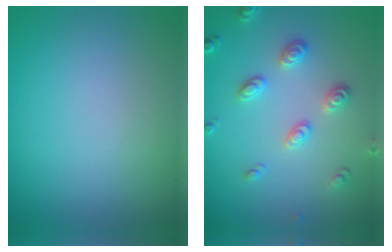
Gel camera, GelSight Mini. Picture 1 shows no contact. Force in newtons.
{"total": 2.9, "press": 2.7, "slide": 1.1}